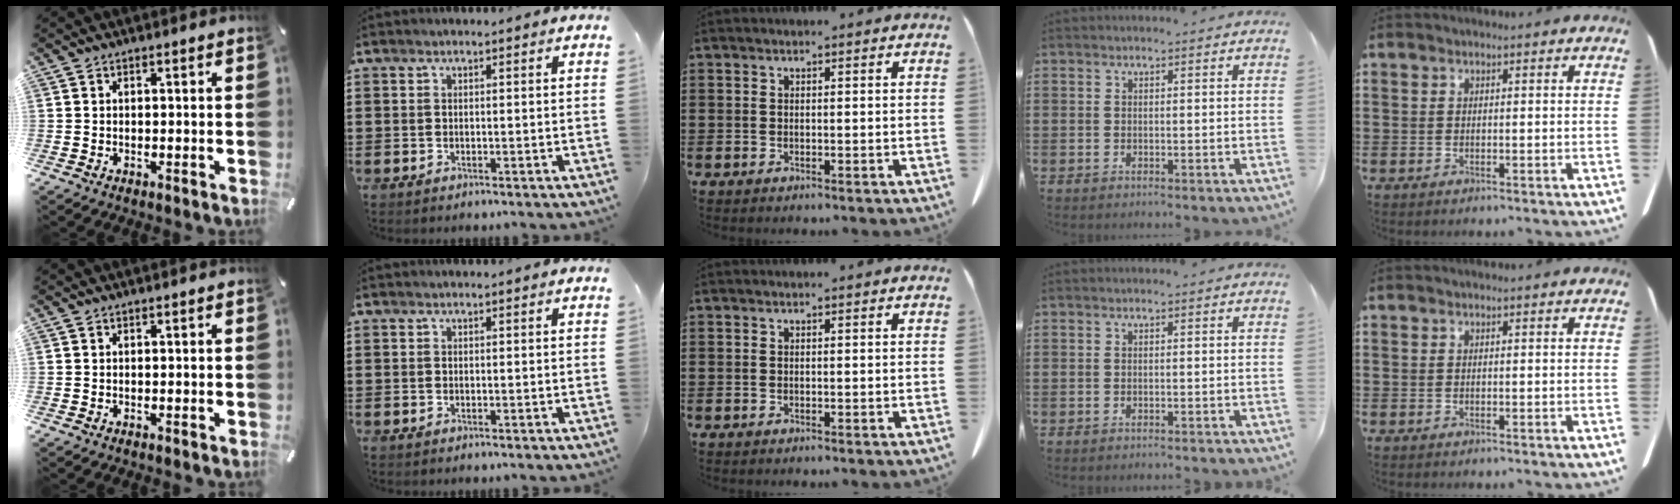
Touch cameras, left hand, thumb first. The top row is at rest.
{"ring": {"total": 0.6, "force": [-0.5, 0.0, 0.1], "torque": [-0.005, -0.002, -0.010]}}